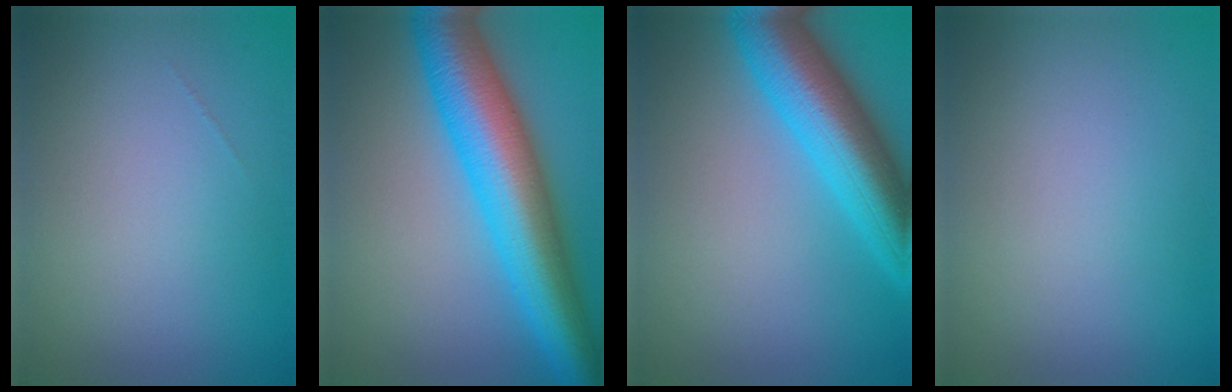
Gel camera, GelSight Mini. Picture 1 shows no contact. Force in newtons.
{"total": 11.7, "press": 11.7, "slide": 0.2}
{"total": 9.4, "press": 9.4, "slide": 0.4}
{"total": 0.0}